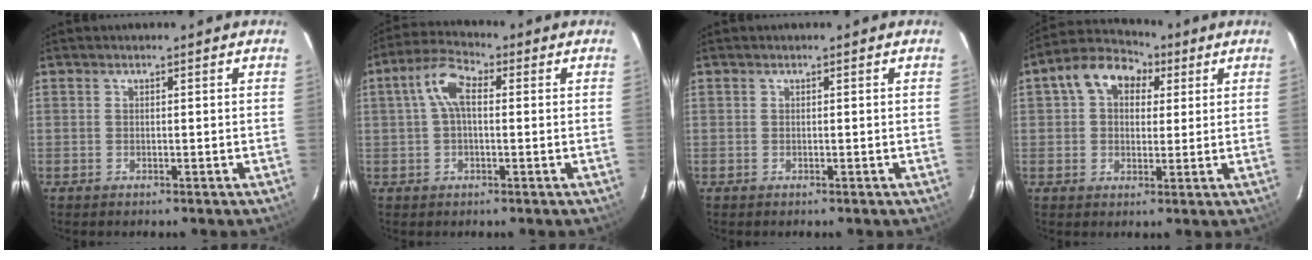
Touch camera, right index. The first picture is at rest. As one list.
[{"total": 6.6, "force": [0.8, 3.2, 5.7], "torque": [-0.117, 0.024, 0.014]}, {"total": 0.0}, {"total": 9.9, "force": [3.6, 7.2, 5.8], "torque": [-0.114, 0.043, 0.052]}]